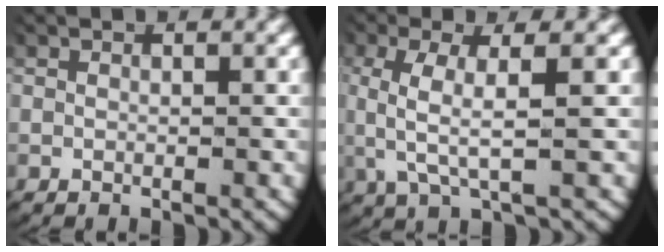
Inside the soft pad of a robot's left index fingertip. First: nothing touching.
{"total": 4.7, "force": [0.7, 1.4, 4.5], "torque": [-0.101, -0.004, 0.022]}